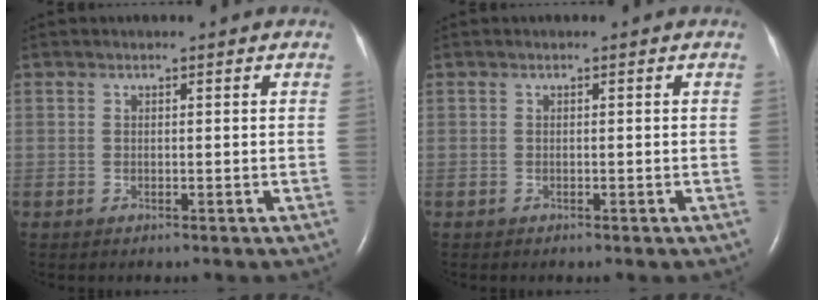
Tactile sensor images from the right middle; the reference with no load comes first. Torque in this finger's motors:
{"motor_torque": [-0.20, -0.17, -0.03, 0.02]}